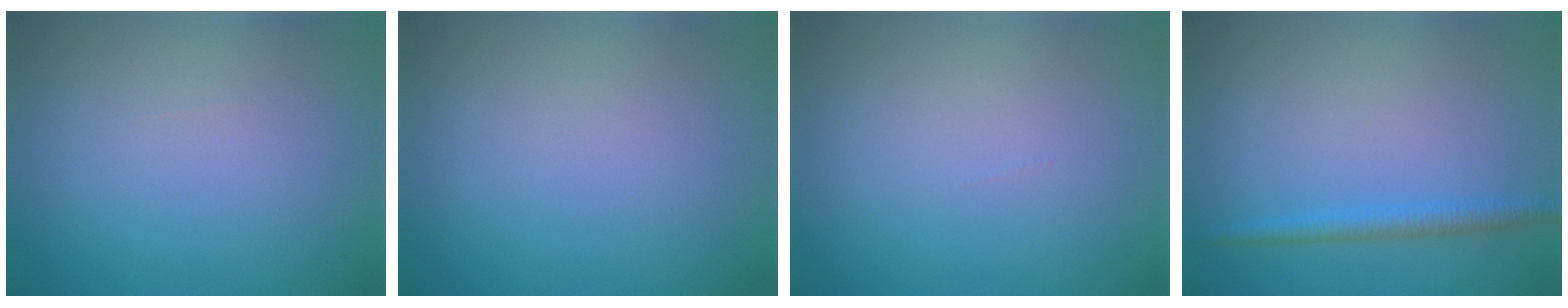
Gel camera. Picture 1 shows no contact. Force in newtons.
{"total": 0.0}
{"total": 0.0}
{"total": 1.8, "press": 1.8, "slide": 0.1}